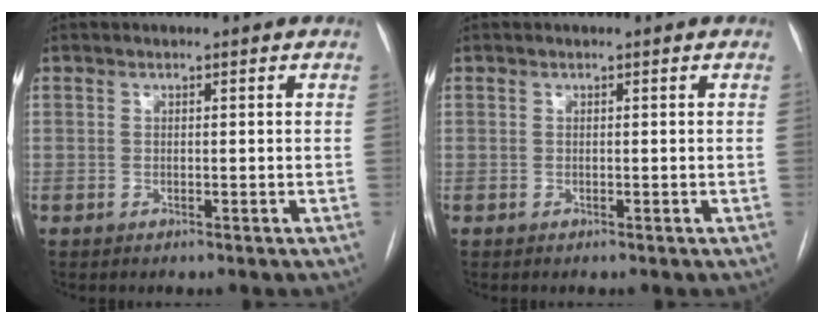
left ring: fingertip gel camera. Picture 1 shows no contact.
{"total": 0.0}